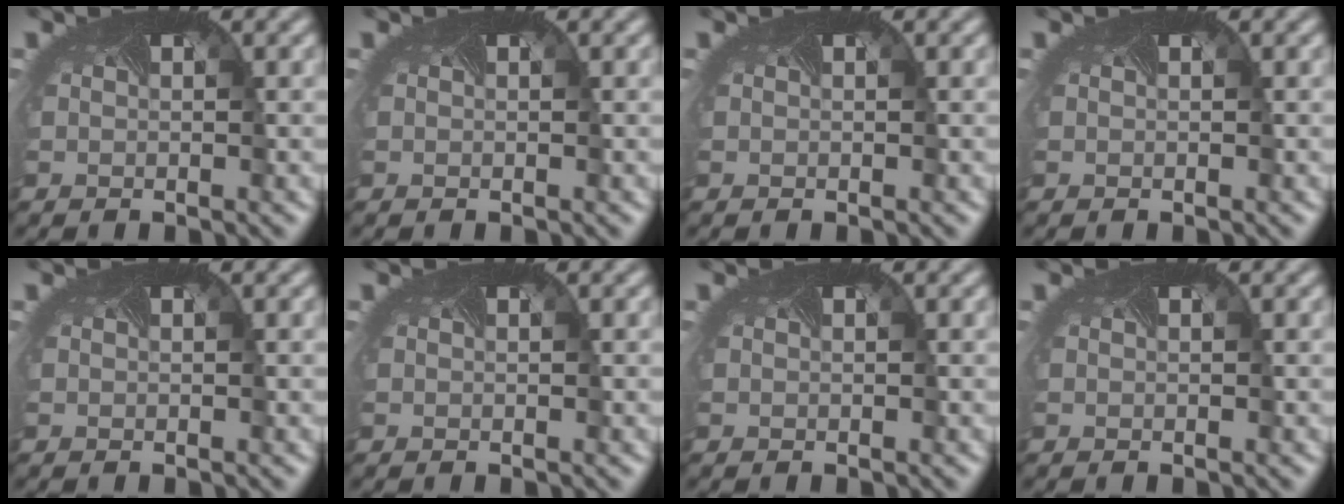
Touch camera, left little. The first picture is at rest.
{"total": 0.0}
{"total": 0.0}
{"total": 0.0}
{"total": 0.0}
{"total": 0.0}
{"total": 0.0}
{"total": 0.0}